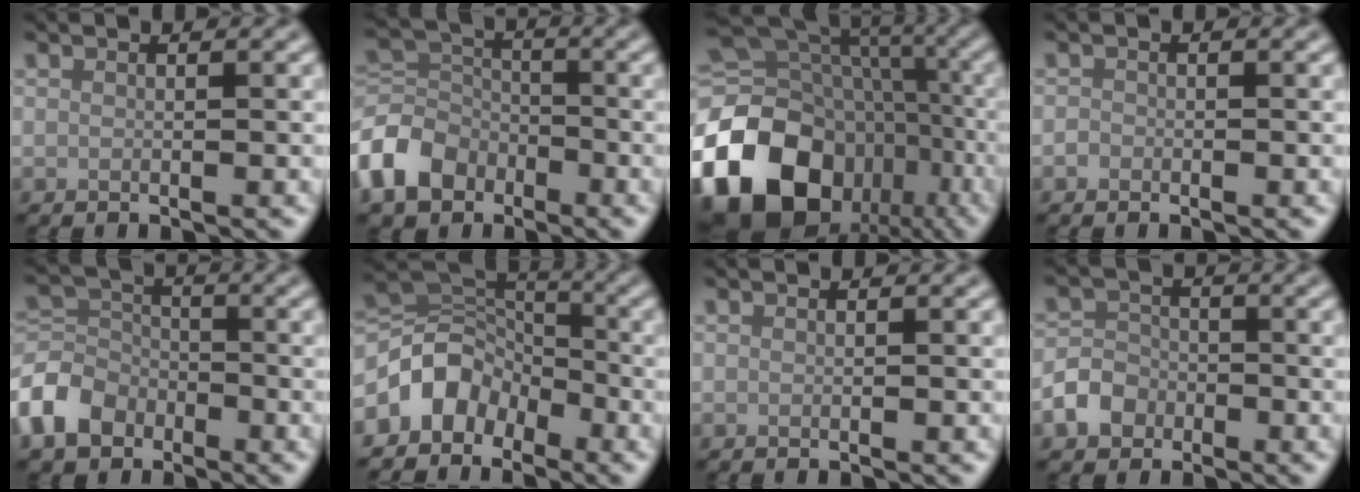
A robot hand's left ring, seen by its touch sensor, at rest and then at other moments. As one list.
[{"total": 6.6, "force": [-3.5, 4.8, 2.8], "torque": [-0.062, 0.006, -0.089]}, {"total": 20.2, "force": [-7.7, 15.0, 11.1], "torque": [-0.235, -0.008, -0.109]}, {"total": 0.7, "force": [-0.4, 0.6, 0.1], "torque": [0.001, -0.003, -0.009]}, {"total": 5.7, "force": [-3.1, 4.2, 2.3], "torque": [-0.051, 0.007, -0.080]}, {"total": 5.3, "force": [-3.0, 3.9, 2.0], "torque": [-0.026, 0.006, -0.065]}, {"total": 0.0}, {"total": 3.6, "force": [-2.0, 2.8, 1.1], "torque": [-0.013, -0.002, -0.040]}]